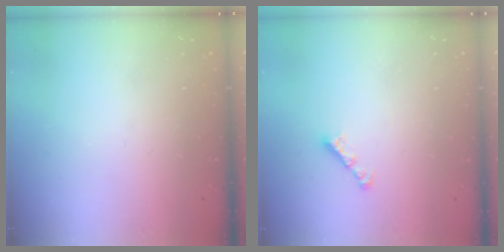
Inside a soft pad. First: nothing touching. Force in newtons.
{"total": 2.2, "press": 2.1, "slide": 0.6}